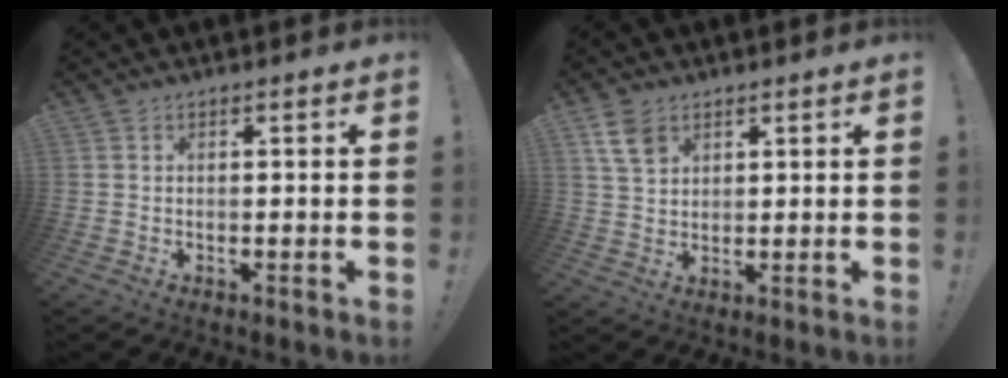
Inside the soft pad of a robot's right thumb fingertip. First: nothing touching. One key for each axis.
{"total": 7.7, "fx": 4.2, "fy": 5.3, "fz": 3.6, "tx": -0.060, "ty": -0.012, "tz": 0.086}